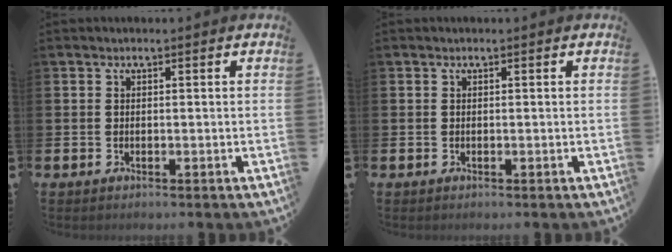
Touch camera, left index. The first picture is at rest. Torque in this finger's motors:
{"motor_torque": [-0.01, 0.01, 0.00, 0.00]}